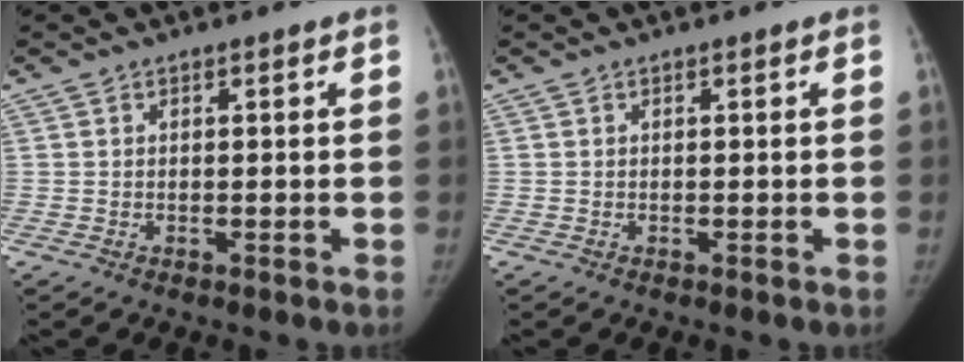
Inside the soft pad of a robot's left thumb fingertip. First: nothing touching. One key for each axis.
{"total": 0.0}